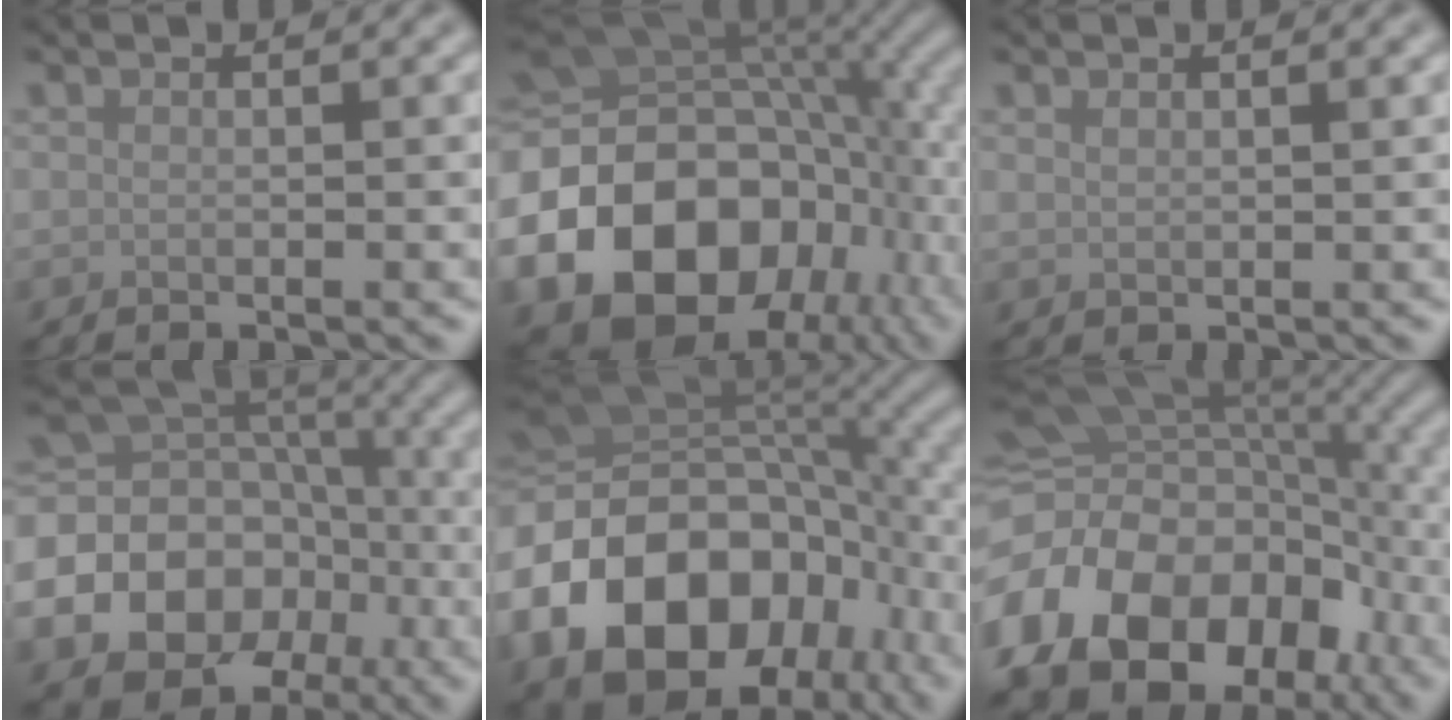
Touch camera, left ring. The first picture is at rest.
{"total": 20.8, "force": [-6.5, 15.2, 12.6], "torque": [-0.259, -0.017, -0.103]}
{"total": 1.0, "force": [0.6, 0.5, 0.6], "torque": [-0.013, -0.001, 0.016]}
{"total": 16.4, "force": [-5.3, 13.9, 6.8], "torque": [-0.138, -0.007, -0.096]}
{"total": 18.1, "force": [-5.4, 13.3, 11.1], "torque": [-0.234, -0.010, -0.099]}
{"total": 17.0, "force": [-6.5, 12.2, 9.8], "torque": [-0.236, -0.008, -0.115]}